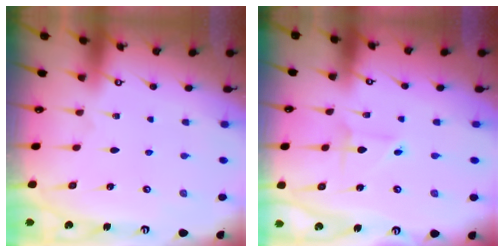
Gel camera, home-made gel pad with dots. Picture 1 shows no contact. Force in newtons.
{"total": 2.8, "press": 2.8, "slide": 0.3}